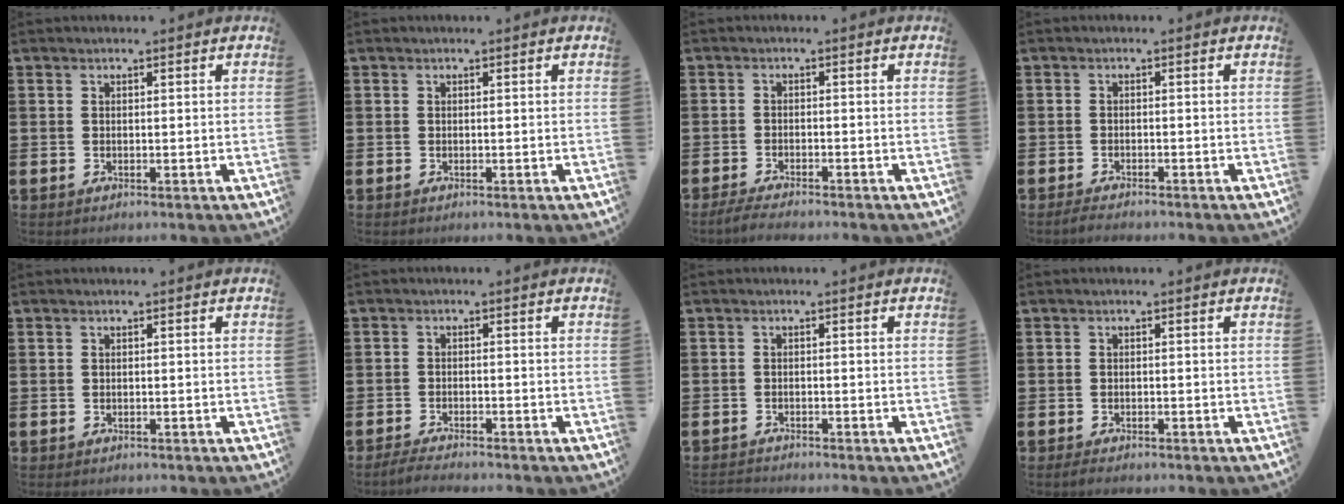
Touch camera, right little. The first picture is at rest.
{"total": 0.0}
{"total": 1.9, "force": [-1.8, 0.1, 0.7], "torque": [-0.012, 0.006, -0.035]}
{"total": 1.2, "force": [-1.2, 0.2, 0.3], "torque": [-0.008, 0.002, -0.024]}
{"total": 0.0}
{"total": 1.9, "force": [-1.8, 0.1, 0.6], "torque": [-0.011, 0.004, -0.036]}
{"total": 1.1, "force": [-1.1, 0.0, -0.1], "torque": [-0.001, 0.000, -0.022]}
{"total": 0.9, "force": [-0.8, 0.3, 0.4], "torque": [-0.010, 0.000, -0.017]}